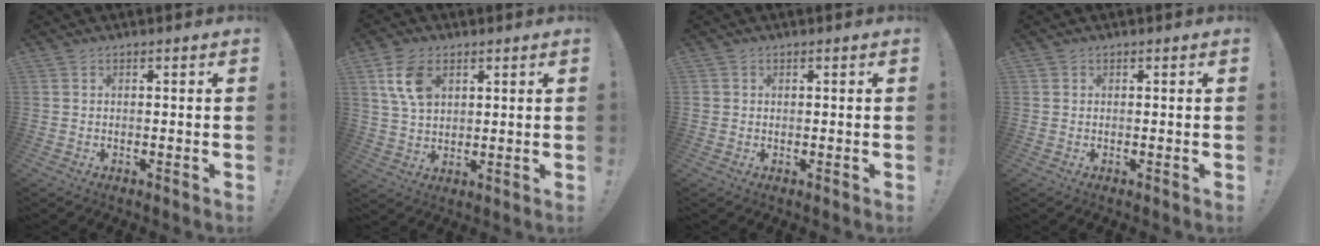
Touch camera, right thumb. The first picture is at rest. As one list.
[{"total": 10.1, "force": [4.1, 6.6, 6.4], "torque": [-0.121, 0.002, 0.081]}, {"total": 1.0, "force": [0.4, 0.9, 0.2], "torque": [-0.008, 0.005, 0.008]}, {"total": 0.6, "force": [0.3, 0.5, 0.0], "torque": [-0.007, 0.004, 0.007]}]